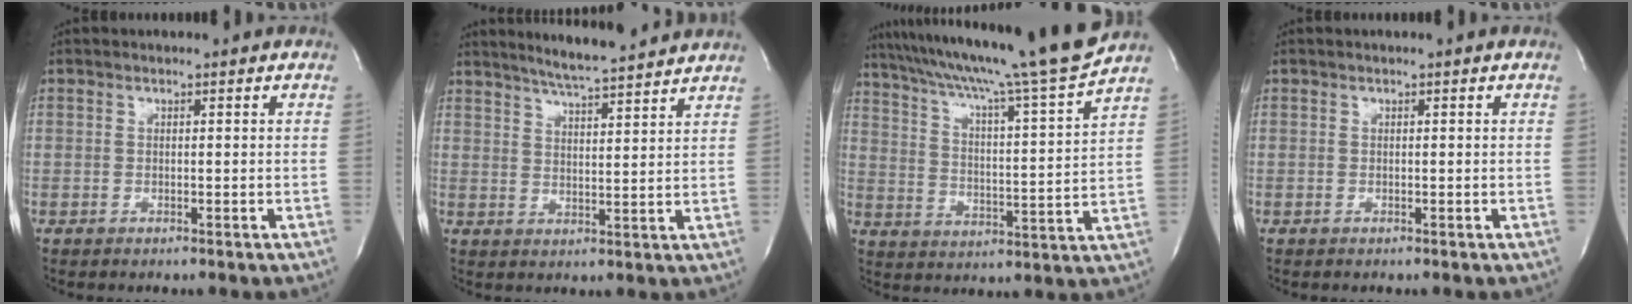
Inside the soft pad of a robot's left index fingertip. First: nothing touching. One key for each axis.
{"total": 10.7, "fx": 9.8, "fy": 0.1, "fz": 4.4, "tx": -0.078, "ty": 0.011, "tz": 0.140}
{"total": 21.3, "fx": 18.4, "fy": -1.8, "fz": 10.5, "tx": -0.178, "ty": -0.027, "tz": 0.274}
{"total": 0.0}